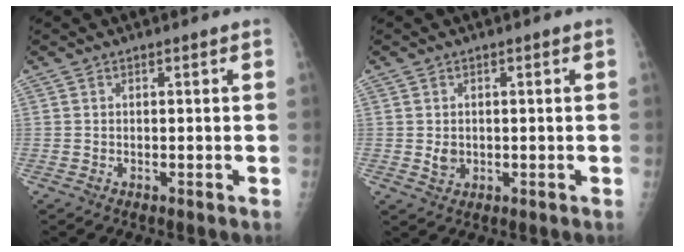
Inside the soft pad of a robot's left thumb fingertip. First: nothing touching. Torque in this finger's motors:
{"motor_torque": [-0.10, 0.09, 0.22, -0.06, 0.00]}